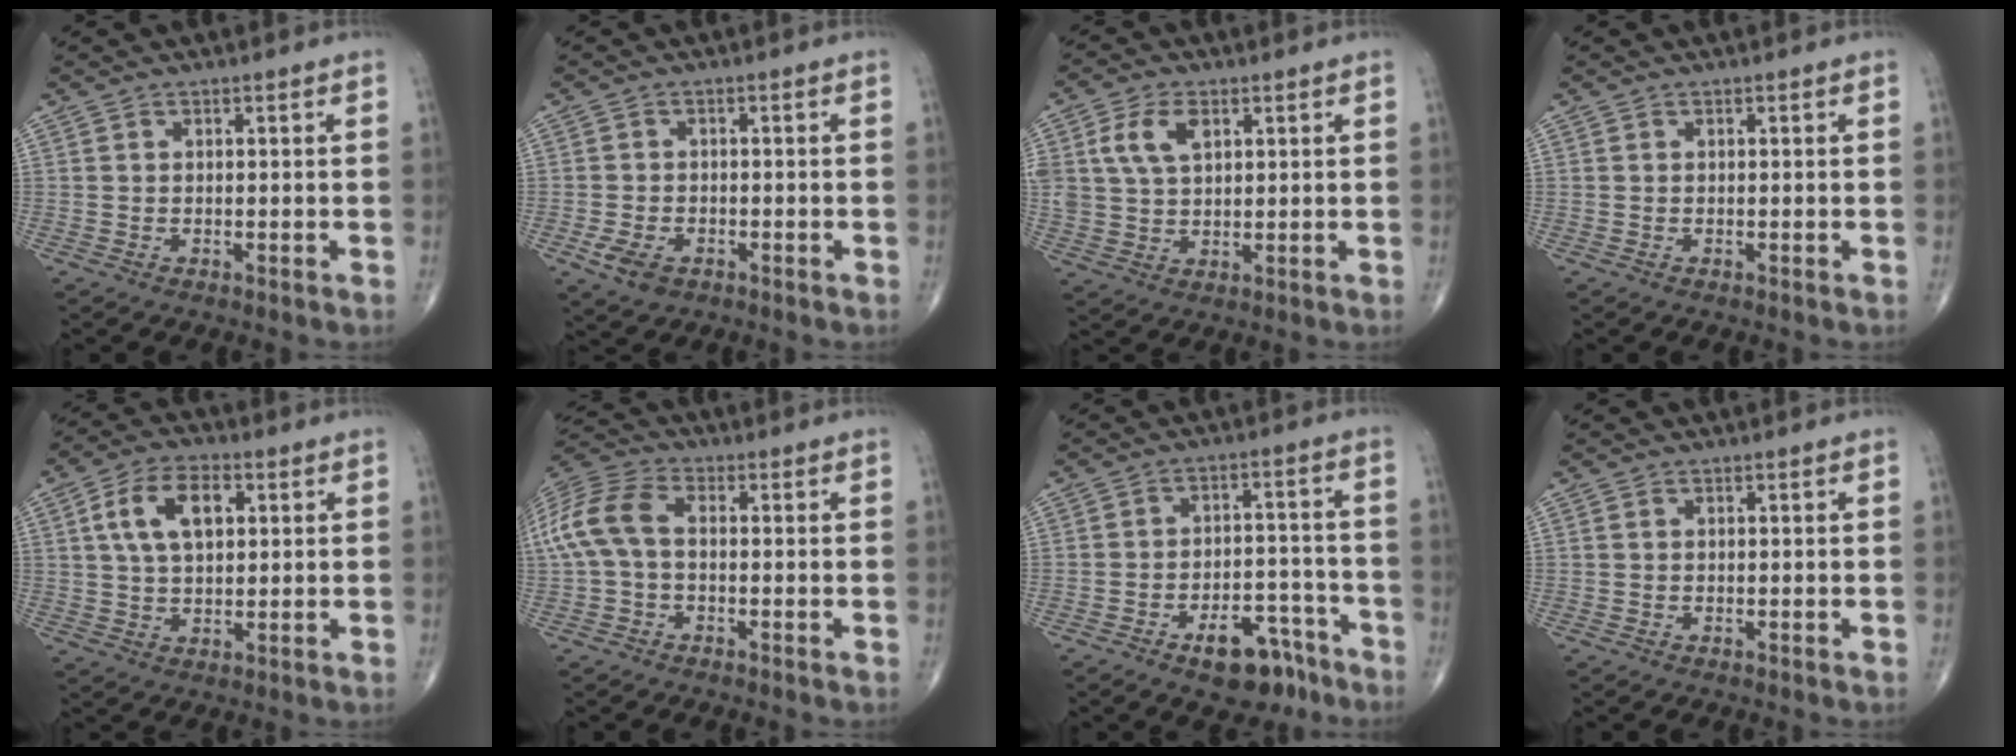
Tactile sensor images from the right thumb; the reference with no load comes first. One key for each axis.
{"total": 4.5, "fx": -2.0, "fy": 2.9, "fz": 2.8, "tx": -0.057, "ty": 0.001, "tz": -0.032}
{"total": 7.7, "fx": 2.8, "fy": 4.6, "fz": 5.4, "tx": -0.105, "ty": -0.003, "tz": 0.056}
{"total": 0.0}
{"total": 10.4, "fx": 2.9, "fy": 6.0, "fz": 8.0, "tx": -0.134, "ty": 0.006, "tz": 0.050}
{"total": 10.8, "fx": 0.0, "fy": 6.5, "fz": 8.6, "tx": -0.193, "ty": 0.030, "tz": -0.006}
{"total": 10.3, "fx": -6.6, "fy": 5.2, "fz": 6.0, "tx": -0.060, "ty": 0.057, "tz": -0.093}
{"total": 0.0}